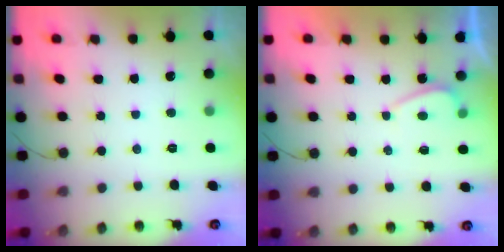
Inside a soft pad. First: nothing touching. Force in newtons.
{"total": 0.6, "press": 0.4, "slide": 0.5}